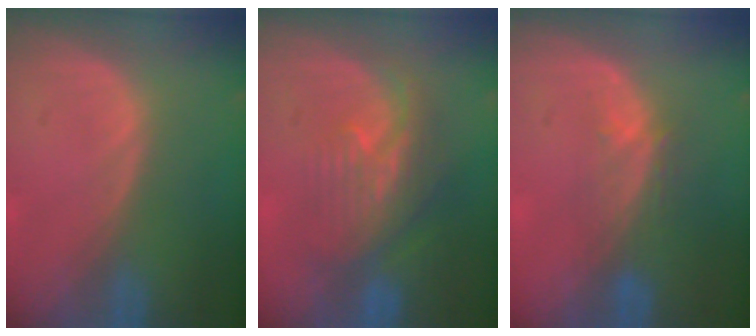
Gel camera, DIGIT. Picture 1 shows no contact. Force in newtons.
{"total": 7.9, "press": 7.4, "slide": 2.9}
{"total": 3.8, "press": 3.4, "slide": 1.6}